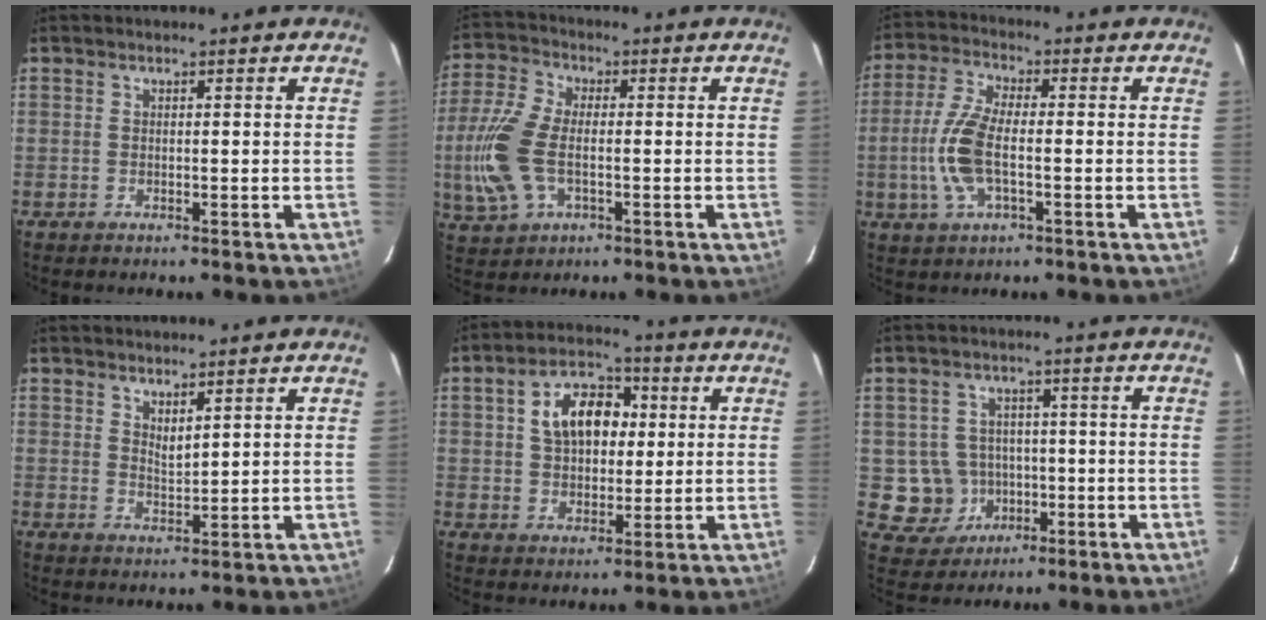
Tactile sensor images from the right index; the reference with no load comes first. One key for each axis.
{"total": 12.6, "fx": -2.1, "fy": 7.0, "fz": 10.4, "tx": -0.243, "ty": 0.003, "tz": -0.039}
{"total": 9.9, "fx": -1.8, "fy": 3.7, "fz": 9.0, "tx": -0.201, "ty": 0.003, "tz": -0.040}
{"total": 2.8, "fx": 2.2, "fy": 0.8, "fz": 1.5, "tx": -0.025, "ty": -0.004, "tz": 0.038}
{"total": 10.6, "fx": 2.4, "fy": 6.9, "fz": 7.6, "tx": -0.135, "ty": 0.032, "tz": 0.043}
{"total": 7.9, "fx": -1.4, "fy": 7.7, "fz": 1.2, "tx": -0.051, "ty": 0.022, "tz": -0.005}